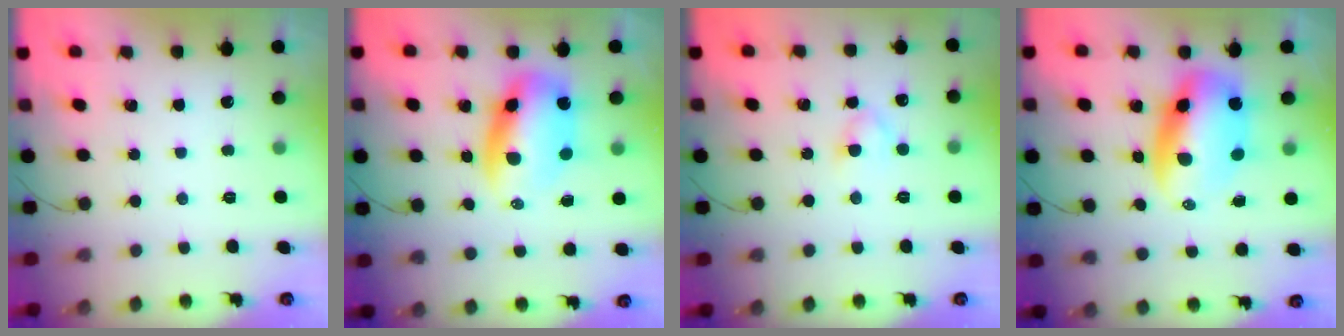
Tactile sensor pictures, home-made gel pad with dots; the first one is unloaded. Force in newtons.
{"total": 9.5, "press": 9.3, "slide": 2.3}
{"total": 3.1, "press": 2.8, "slide": 1.3}
{"total": 10.5, "press": 10.2, "slide": 2.5}